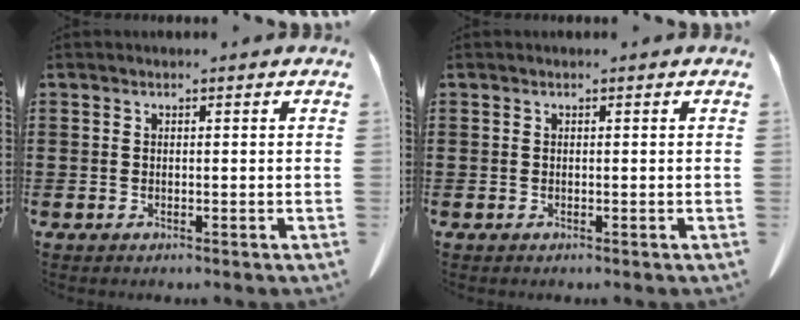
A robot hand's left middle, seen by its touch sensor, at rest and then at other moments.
{"total": 0.0}